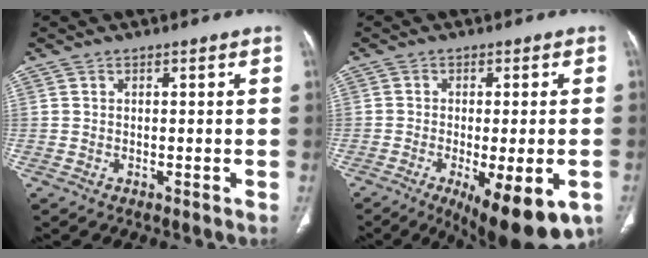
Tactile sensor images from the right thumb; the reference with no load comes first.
{"total": 14.9, "force": [-6.9, 5.0, 12.3], "torque": [-0.148, -0.007, -0.090]}